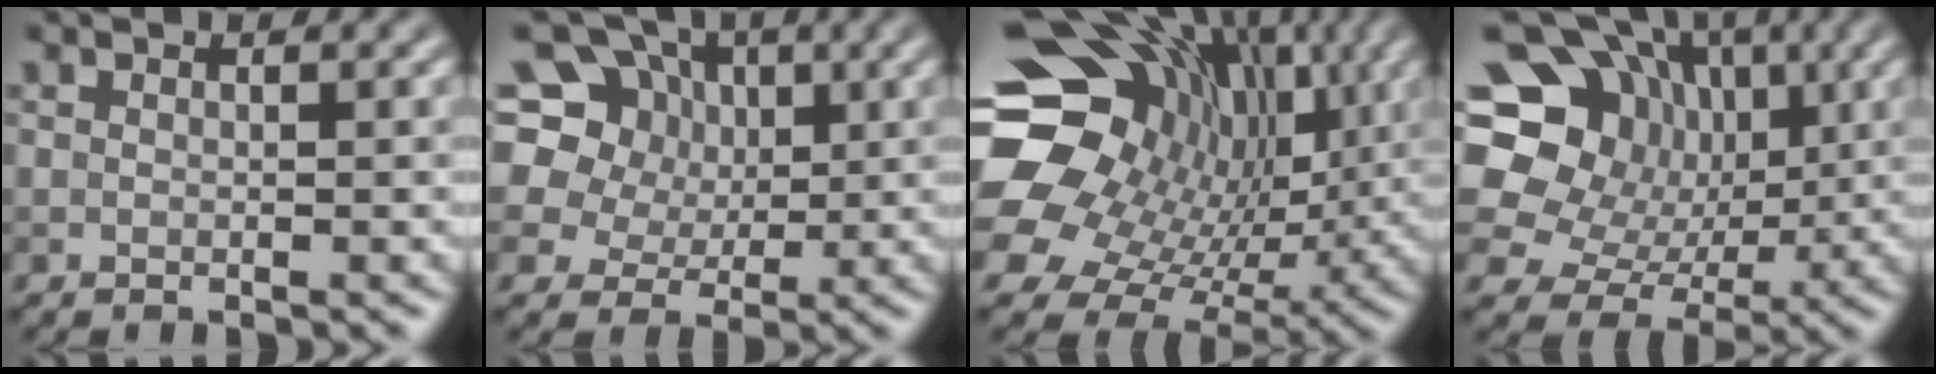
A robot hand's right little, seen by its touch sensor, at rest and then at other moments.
{"total": 13.0, "force": [5.2, 10.5, 5.7], "torque": [-0.134, 0.042, 0.081]}
{"total": 19.5, "force": [3.9, 16.1, 10.2], "torque": [-0.201, 0.038, 0.078]}
{"total": 16.1, "force": [4.4, 13.7, 7.3], "torque": [-0.163, 0.041, 0.062]}